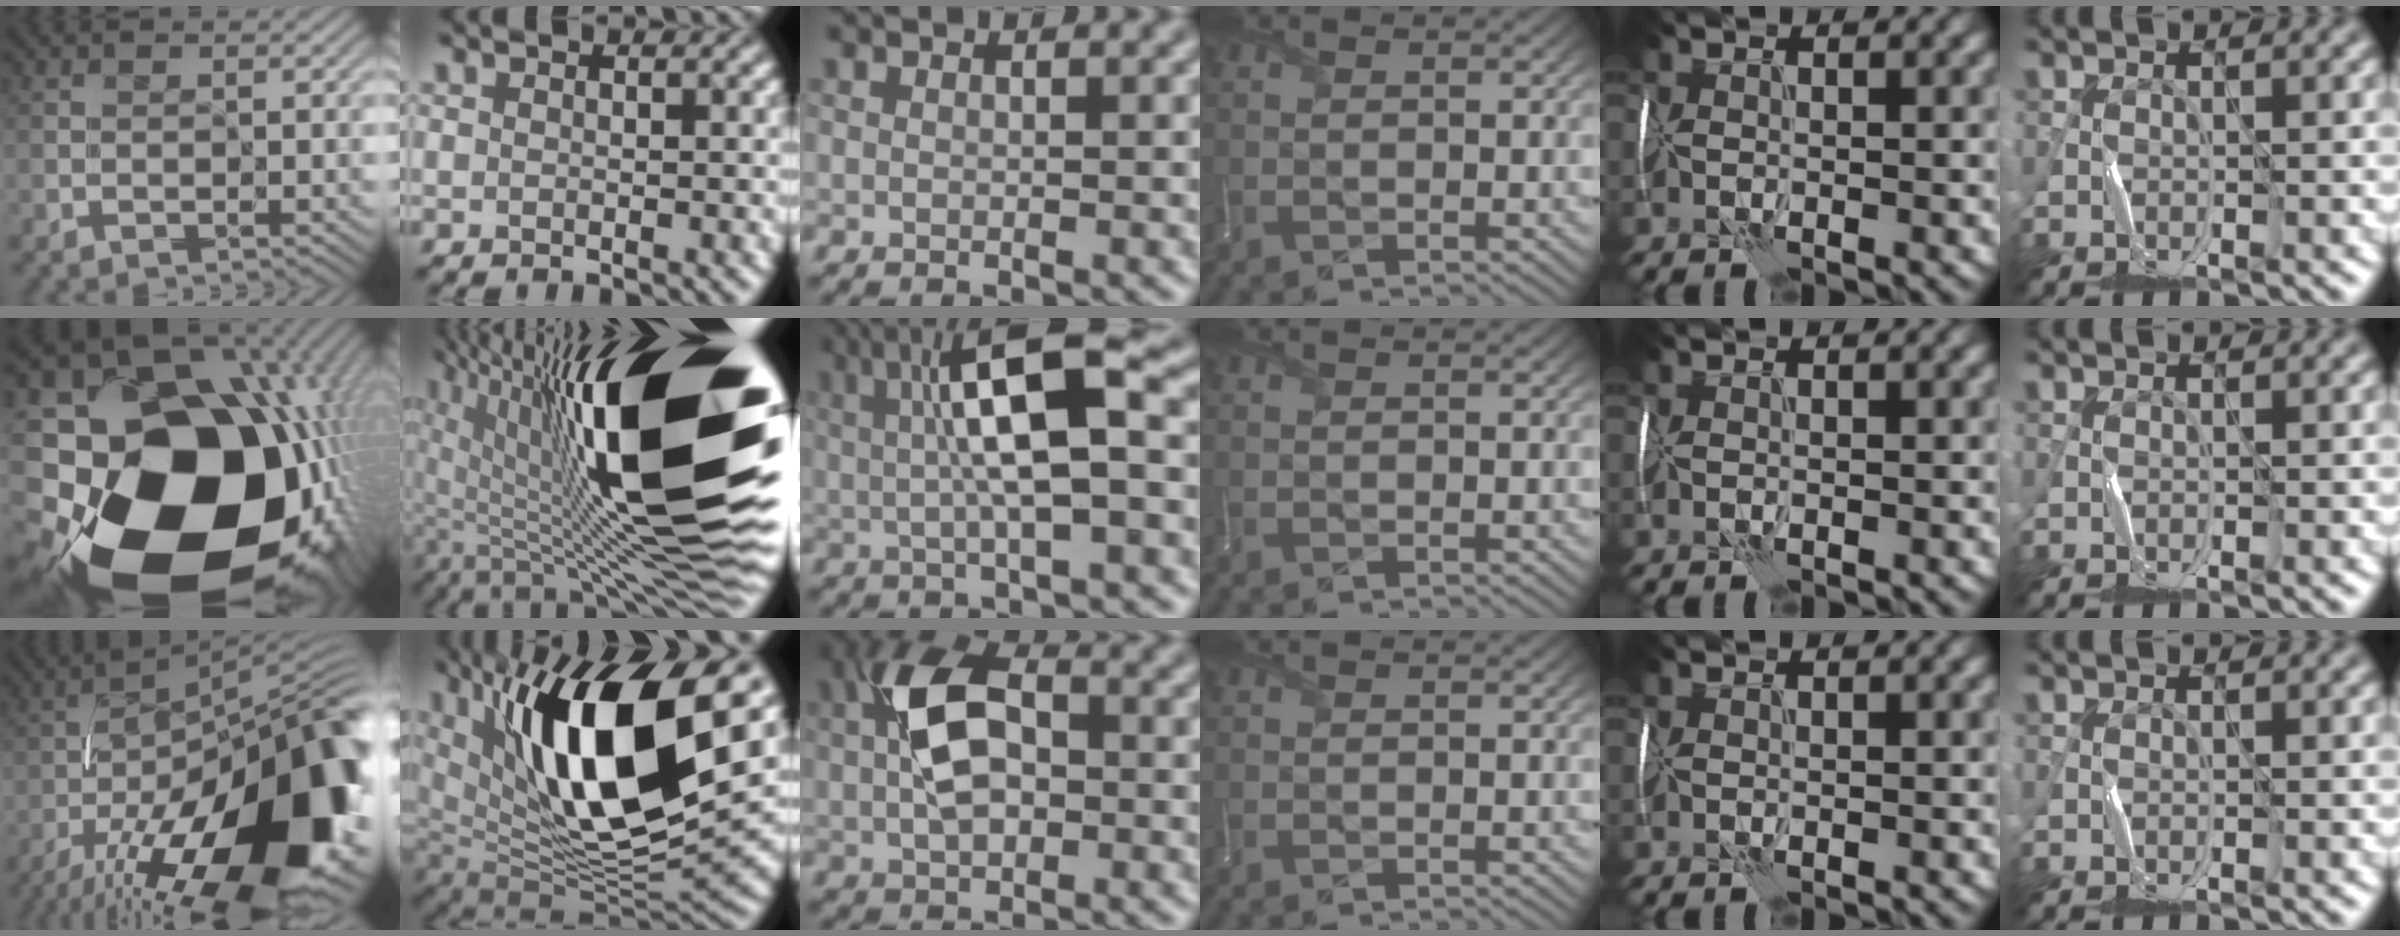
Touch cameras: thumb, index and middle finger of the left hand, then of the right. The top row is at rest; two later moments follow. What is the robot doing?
{"motion": "wrap", "object": "ribbon"}